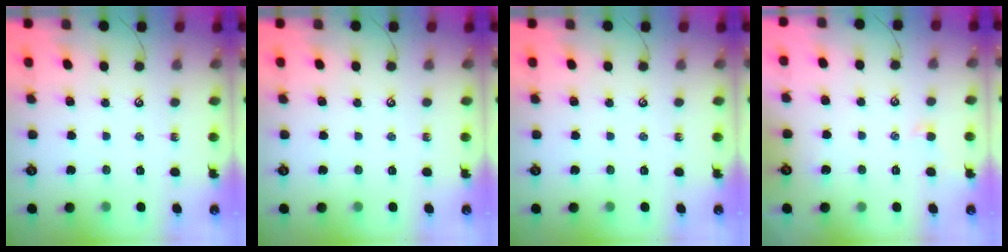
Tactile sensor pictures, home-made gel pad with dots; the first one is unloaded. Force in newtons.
{"total": 0.0}
{"total": 0.0}
{"total": 0.7, "press": 0.5, "slide": 0.5}